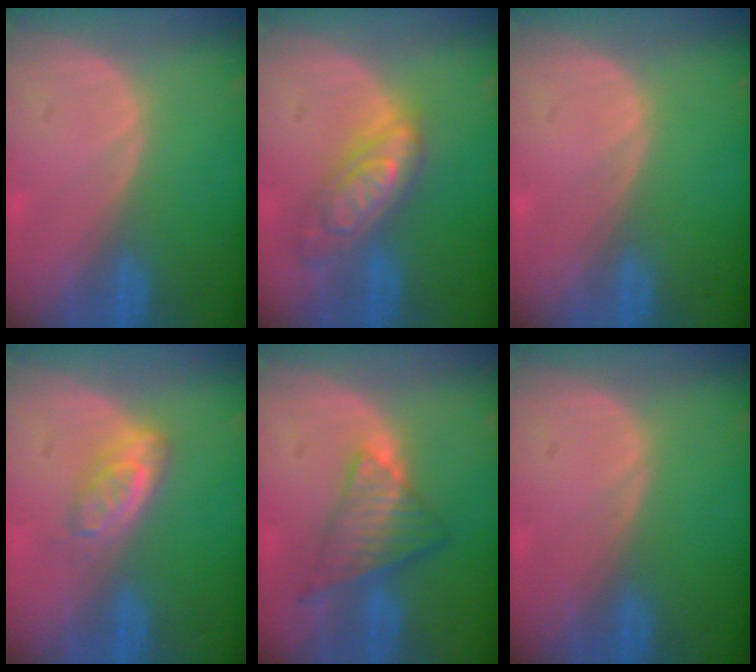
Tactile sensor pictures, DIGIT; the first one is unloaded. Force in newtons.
{"total": 7.5, "press": 7.5, "slide": 0.5}
{"total": 0.0}
{"total": 4.7, "press": 4.3, "slide": 1.9}
{"total": 7.6, "press": 6.4, "slide": 4.1}
{"total": 0.0}